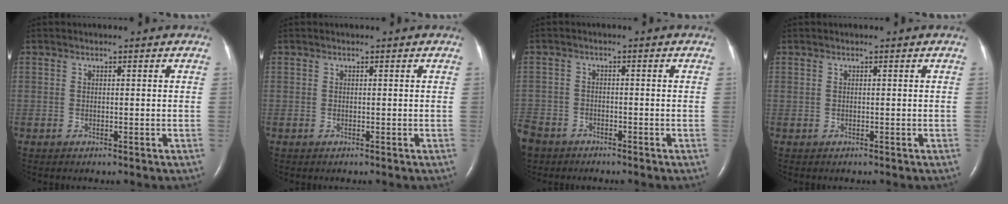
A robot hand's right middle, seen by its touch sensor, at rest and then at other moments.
{"total": 0.0}
{"total": 7.4, "force": [-5.4, 4.8, 1.9], "torque": [-0.065, -0.011, -0.103]}
{"total": 0.0}